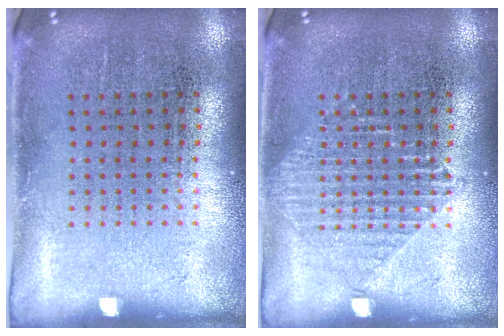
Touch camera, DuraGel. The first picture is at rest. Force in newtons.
{"total": 1.5, "press": 1.5, "slide": 0.3}